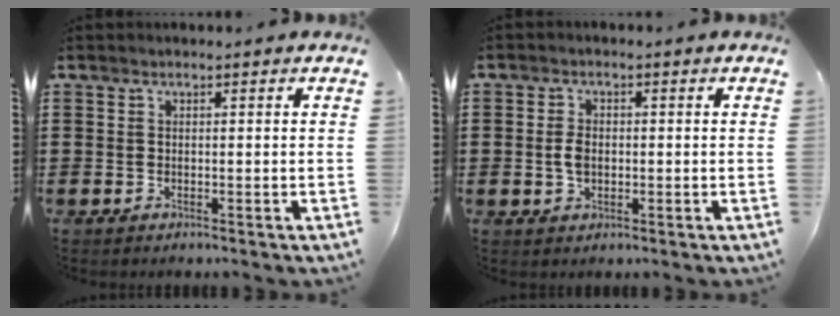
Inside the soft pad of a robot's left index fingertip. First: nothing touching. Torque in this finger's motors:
{"motor_torque": [0.58, 0.55, 0.18, 0.03]}